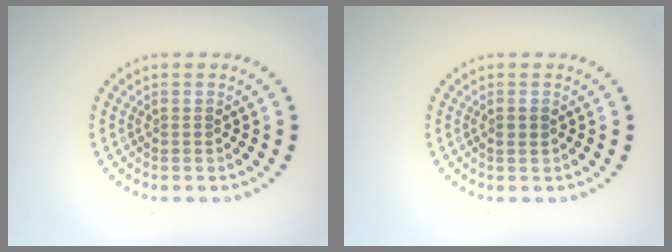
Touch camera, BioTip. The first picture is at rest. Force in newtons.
{"total": 0.8, "press": 0.7, "slide": 0.4}